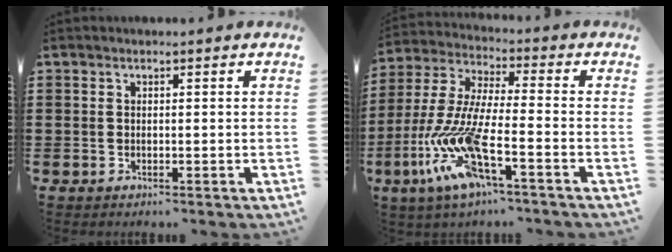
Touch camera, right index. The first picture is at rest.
{"total": 12.4, "force": [-7.0, 2.3, 10.0], "torque": [-0.244, -0.024, -0.148]}